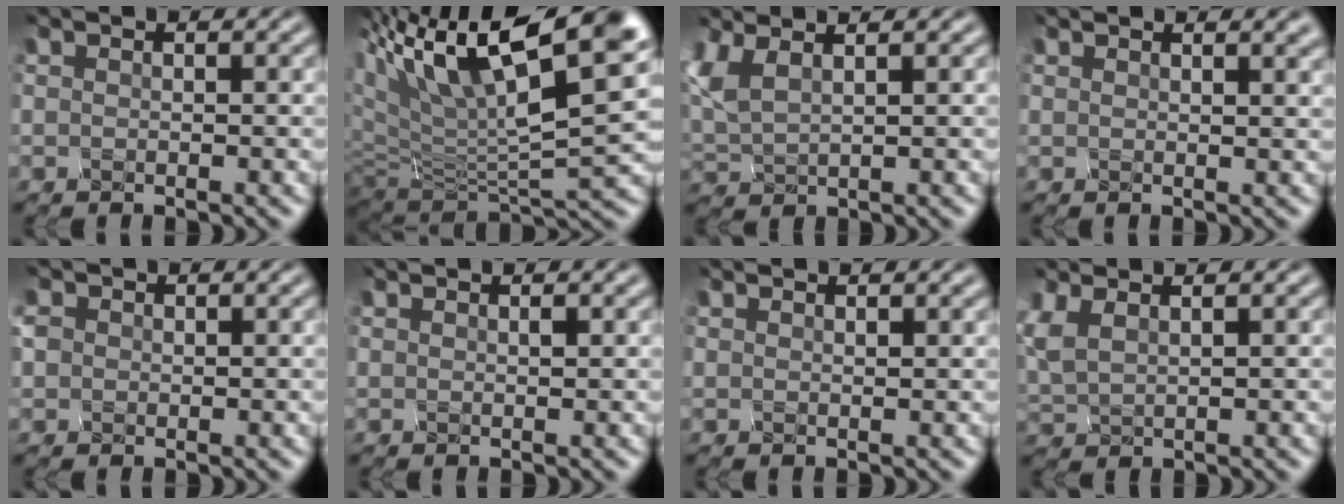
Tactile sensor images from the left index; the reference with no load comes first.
{"total": 13.4, "force": [4.1, 4.7, 11.9], "torque": [-0.231, 0.003, 0.085]}
{"total": 2.2, "force": [0.7, 0.7, 2.0], "torque": [-0.081, 0.005, 0.039]}
{"total": 3.0, "force": [2.2, 1.2, 1.7], "torque": [-0.006, 0.016, 0.017]}
{"total": 1.0, "force": [-0.5, 0.2, -0.8], "torque": [-0.010, -0.005, 0.018]}
{"total": 0.8, "force": [0.5, 0.3, 0.6], "torque": [-0.006, 0.002, 0.007]}
{"total": 0.6, "force": [0.5, 0.1, 0.2], "torque": [0.004, 0.001, 0.009]}
{"total": 1.9, "force": [1.0, 0.7, 1.4], "torque": [-0.066, 0.004, 0.042]}